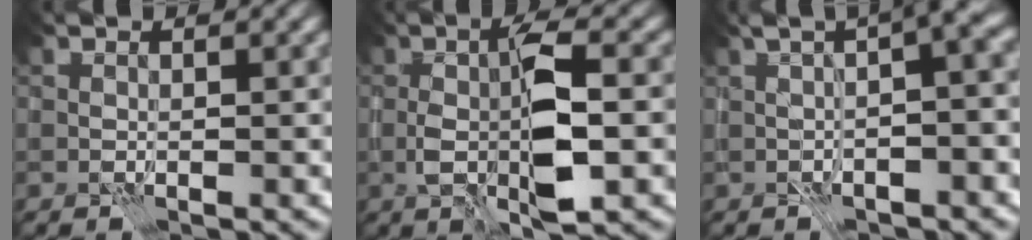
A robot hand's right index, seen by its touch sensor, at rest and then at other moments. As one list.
[{"total": 6.4, "force": [-0.2, 2.0, 6.1], "torque": [-0.117, -0.001, -0.005]}, {"total": 5.8, "force": [0.0, 1.2, 5.7], "torque": [-0.081, 0.022, -0.009]}]